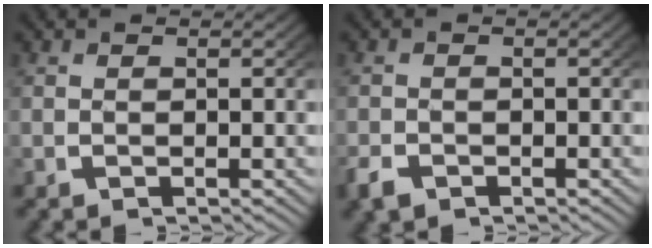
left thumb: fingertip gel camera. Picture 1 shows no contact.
{"total": 1.9, "force": [-1.4, 1.2, 0.6], "torque": [-0.020, -0.012, -0.023]}